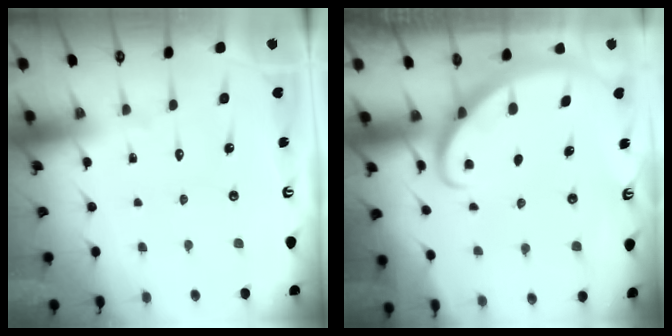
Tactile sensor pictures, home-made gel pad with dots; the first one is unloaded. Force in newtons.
{"total": 2.9, "press": 2.9, "slide": 0.2}